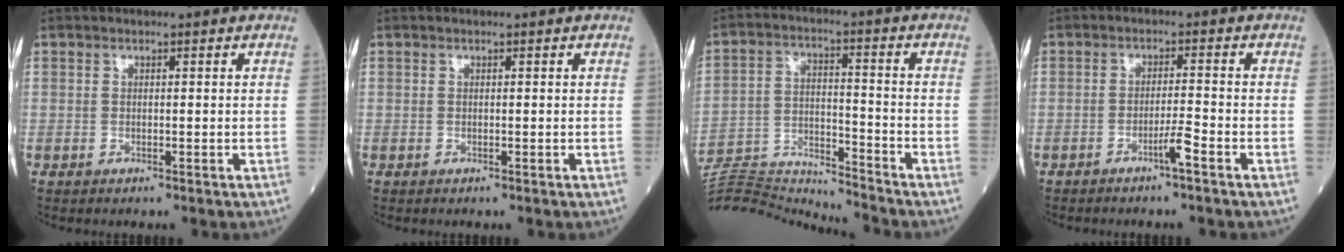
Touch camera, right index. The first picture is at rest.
{"total": 0.0}
{"total": 14.6, "force": [-14.5, -1.4, 0.7], "torque": [-0.018, 0.023, -0.251]}
{"total": 2.6, "force": [-1.7, -0.5, 1.9], "torque": [-0.037, -0.002, -0.029]}